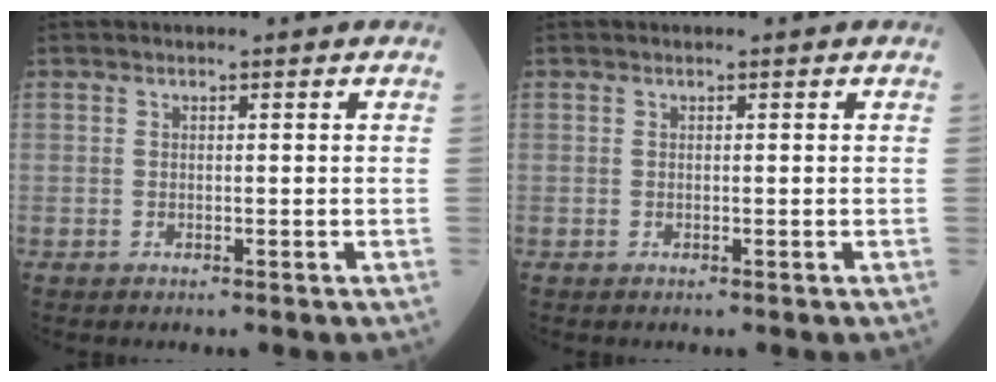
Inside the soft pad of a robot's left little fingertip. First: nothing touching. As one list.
[{"total": 0.0}]